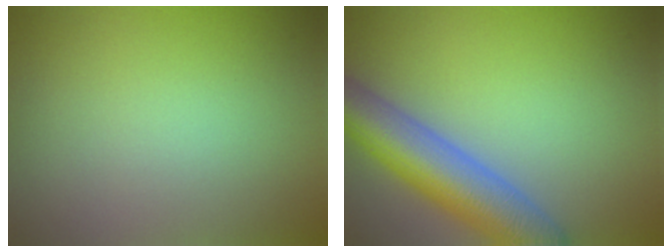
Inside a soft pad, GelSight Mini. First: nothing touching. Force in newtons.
{"total": 8.0, "press": 8.0, "slide": 0.3}